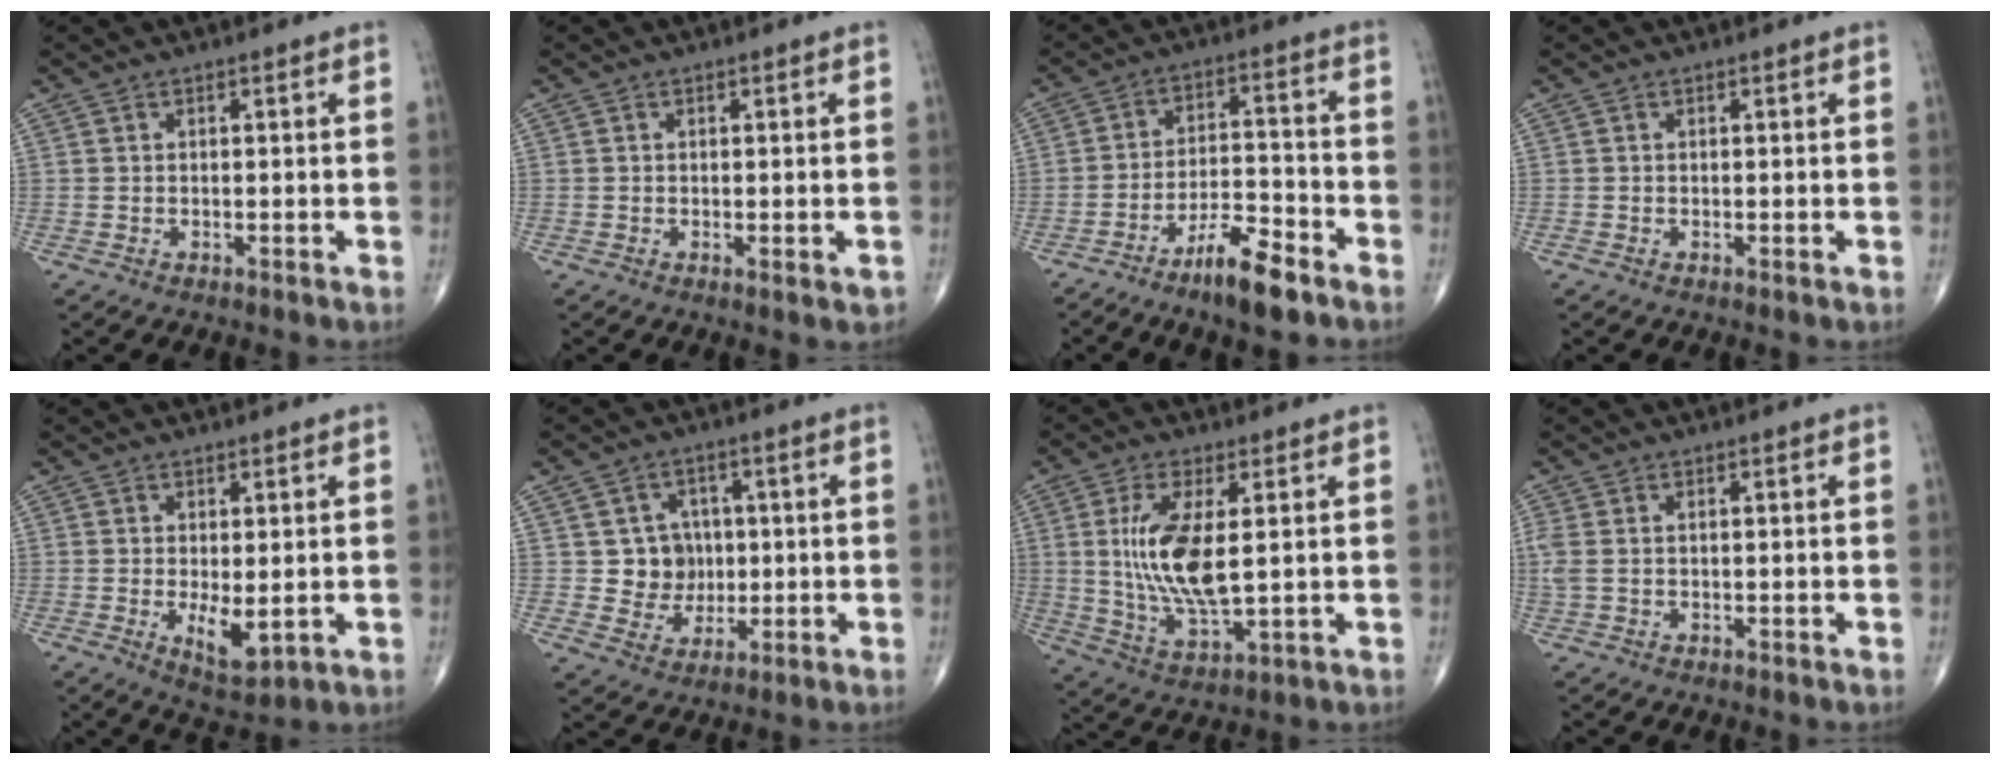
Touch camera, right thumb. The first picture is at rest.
{"total": 1.6, "force": [-0.3, 0.5, 1.5], "torque": [-0.017, -0.003, -0.003]}
{"total": 9.5, "force": [-6.5, 2.3, 6.6], "torque": [-0.115, 0.045, -0.113]}
{"total": 0.0}
{"total": 5.4, "force": [-0.5, 2.2, 4.9], "torque": [-0.072, -0.017, 0.002]}
{"total": 7.1, "force": [0.7, 6.7, 2.1], "torque": [0.008, 0.006, 0.014]}
{"total": 12.8, "force": [1.8, 4.8, 11.8], "torque": [-0.240, -0.023, 0.042]}
{"total": 2.9, "force": [0.4, 1.7, 2.4], "torque": [-0.086, 0.012, 0.011]}